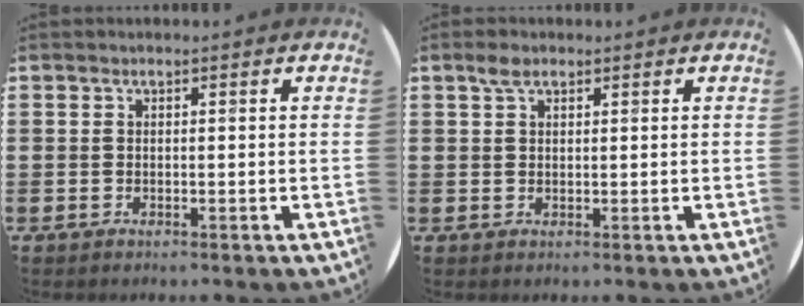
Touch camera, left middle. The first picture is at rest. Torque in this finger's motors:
{"motor_torque": [0.19, -0.09, -0.36, -0.12]}